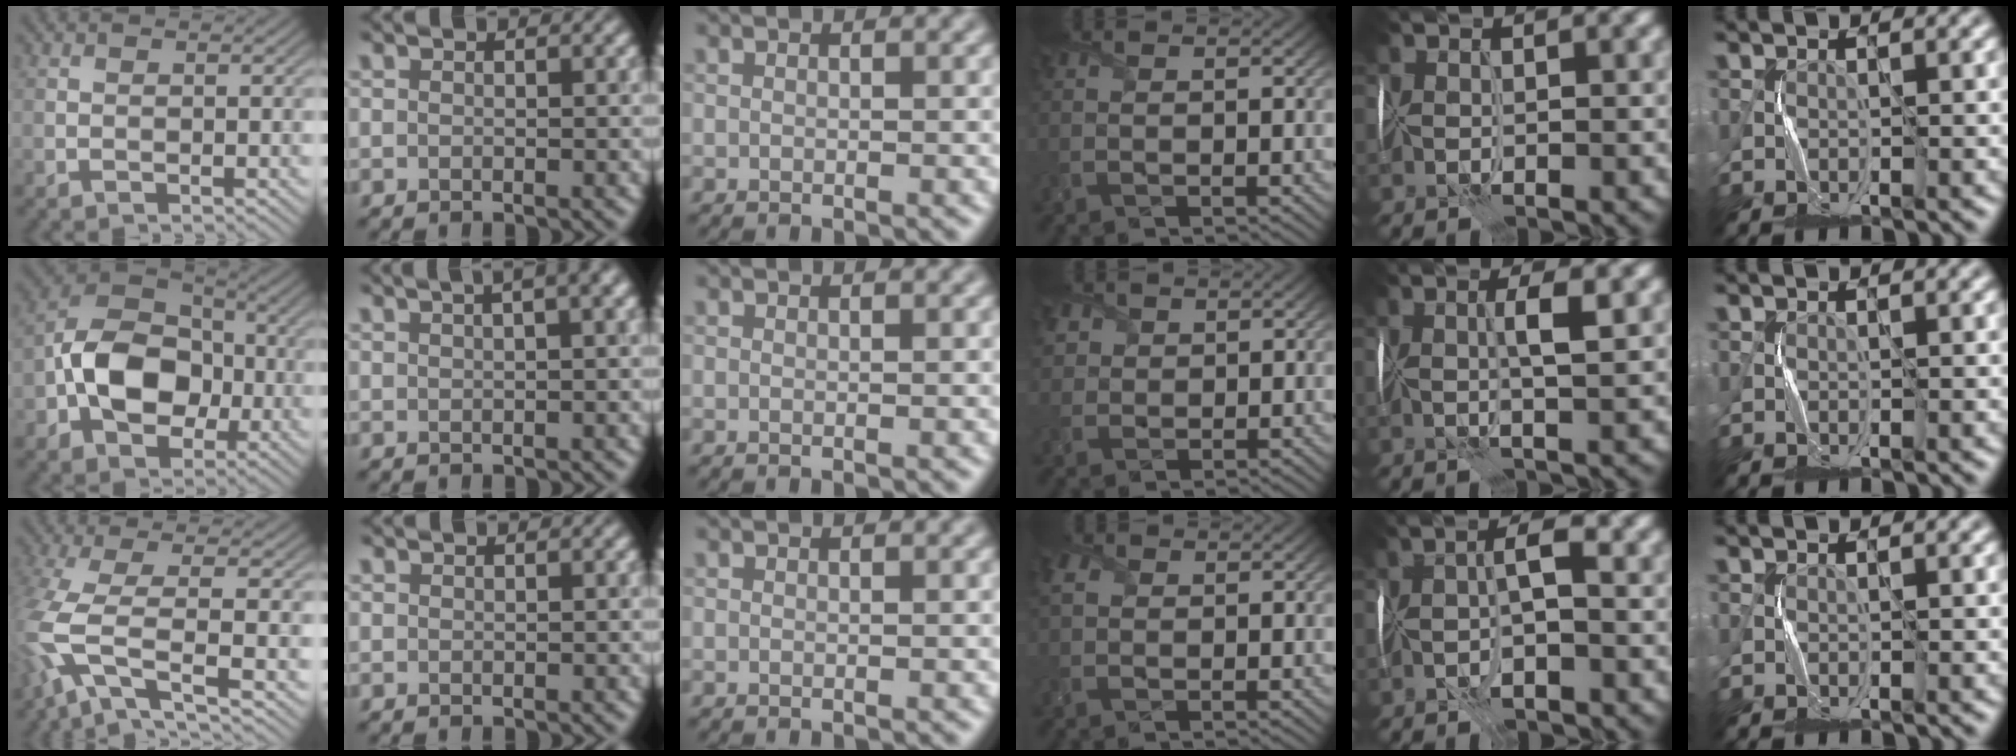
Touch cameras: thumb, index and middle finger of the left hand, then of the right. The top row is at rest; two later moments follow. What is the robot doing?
{"motion": "wrap", "object": "cellophane"}